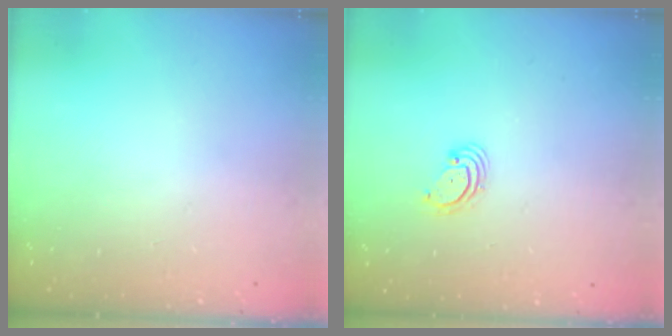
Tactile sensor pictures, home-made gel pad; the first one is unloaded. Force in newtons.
{"total": 3.0, "press": 3.0, "slide": 0.3}